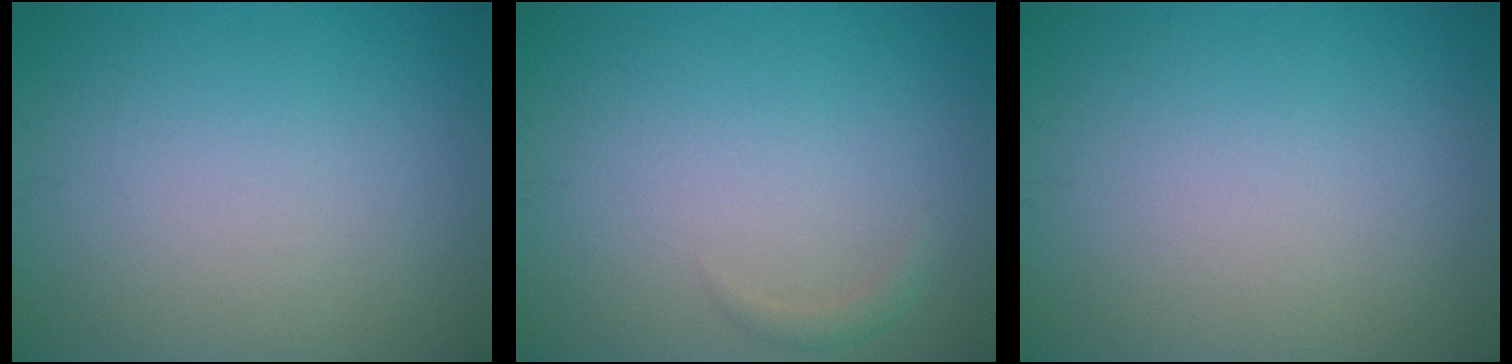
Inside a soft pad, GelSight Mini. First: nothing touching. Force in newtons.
{"total": 0.9, "press": 0.9, "slide": 0.1}
{"total": 0.0}